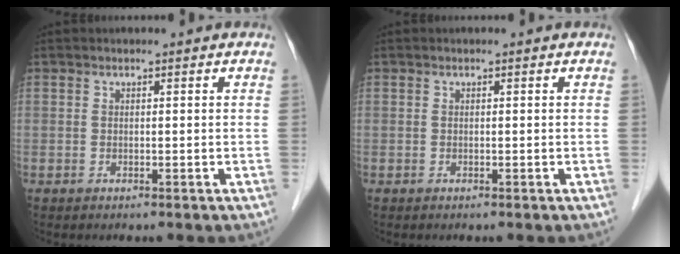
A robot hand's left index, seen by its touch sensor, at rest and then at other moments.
{"total": 0.0}